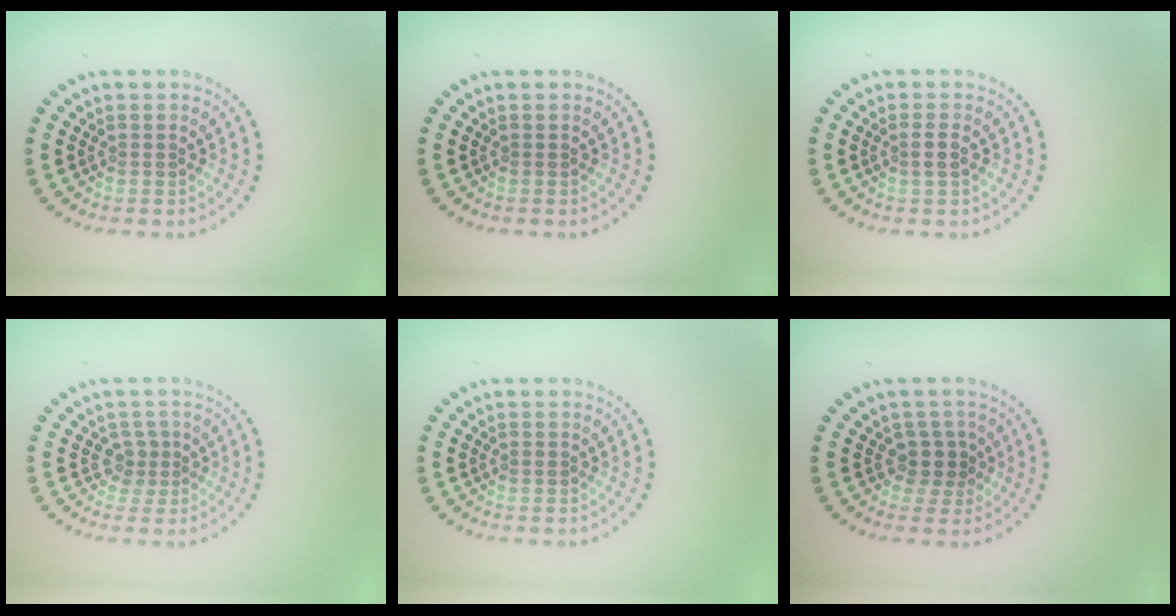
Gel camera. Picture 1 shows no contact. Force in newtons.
{"total": 0.0}
{"total": 1.2, "press": 1.0, "slide": 0.7}
{"total": 1.7, "press": 1.2, "slide": 1.2}
{"total": 0.5, "press": 0.5, "slide": 0.1}
{"total": 2.2, "press": 1.7, "slide": 1.4}